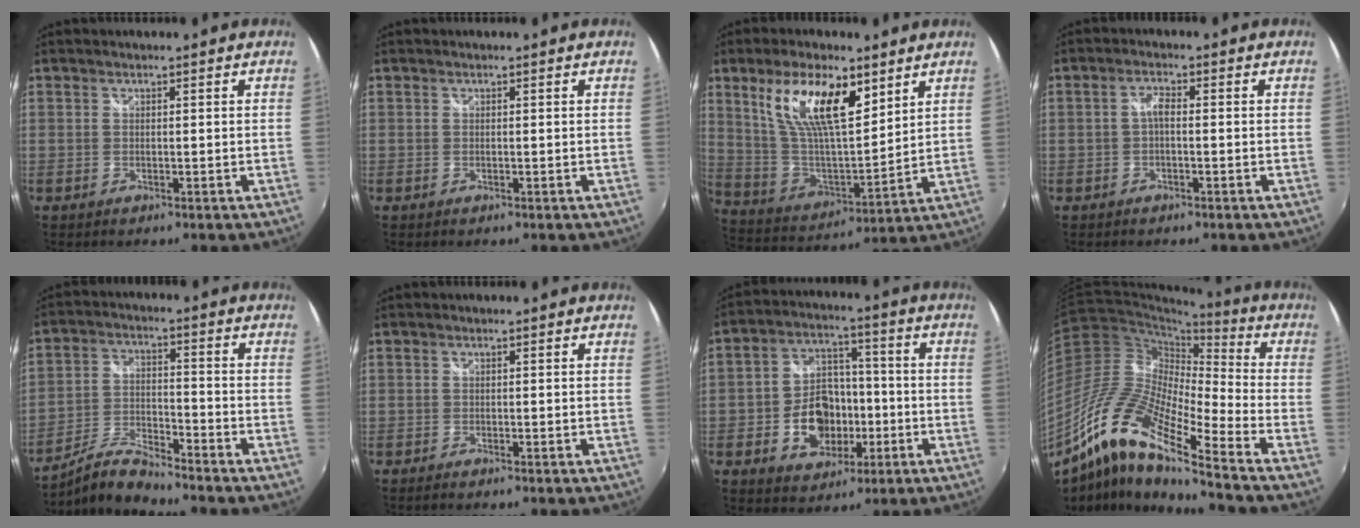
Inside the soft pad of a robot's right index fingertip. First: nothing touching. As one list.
[{"total": 0.0}, {"total": 16.9, "force": [8.9, 6.3, 12.9], "torque": [-0.243, 0.006, 0.176]}, {"total": 2.1, "force": [-0.5, 0.8, 1.9], "torque": [-0.039, 0.007, -0.011]}, {"total": 7.6, "force": [-7.3, 0.2, 2.2], "torque": [-0.052, 0.013, -0.147]}, {"total": 1.1, "force": [-1.0, 0.1, 0.5], "torque": [-0.012, -0.006, -0.019]}, {"total": 12.1, "force": [-3.7, 9.0, 7.1], "torque": [-0.151, 0.022, -0.051]}, {"total": 16.4, "force": [-10.6, 2.5, 12.3], "torque": [-0.229, -0.001, -0.226]}]